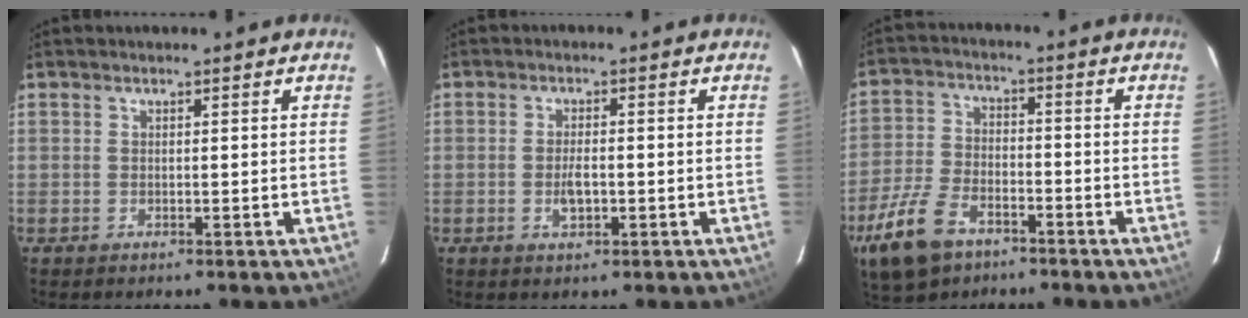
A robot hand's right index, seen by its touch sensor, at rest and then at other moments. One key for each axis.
{"total": 3.5, "fx": -1.0, "fy": 1.5, "fz": 3.0, "tx": -0.059, "ty": -0.001, "tz": -0.015}
{"total": 12.8, "fx": -7.9, "fy": 7.0, "fz": 7.3, "tx": -0.182, "ty": -0.009, "tz": -0.147}